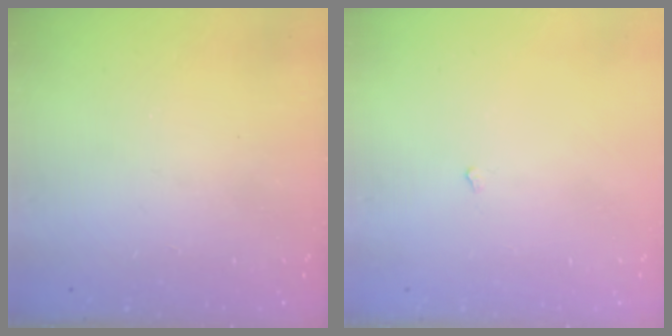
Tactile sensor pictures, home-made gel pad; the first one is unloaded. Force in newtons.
{"total": 2.2, "press": 2.1, "slide": 0.4}